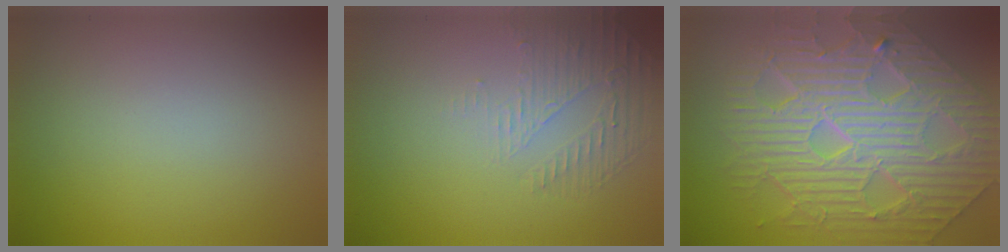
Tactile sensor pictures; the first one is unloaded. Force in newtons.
{"total": 1.7, "press": 0.8, "slide": 1.5}
{"total": 10.8, "press": 7.4, "slide": 7.9}